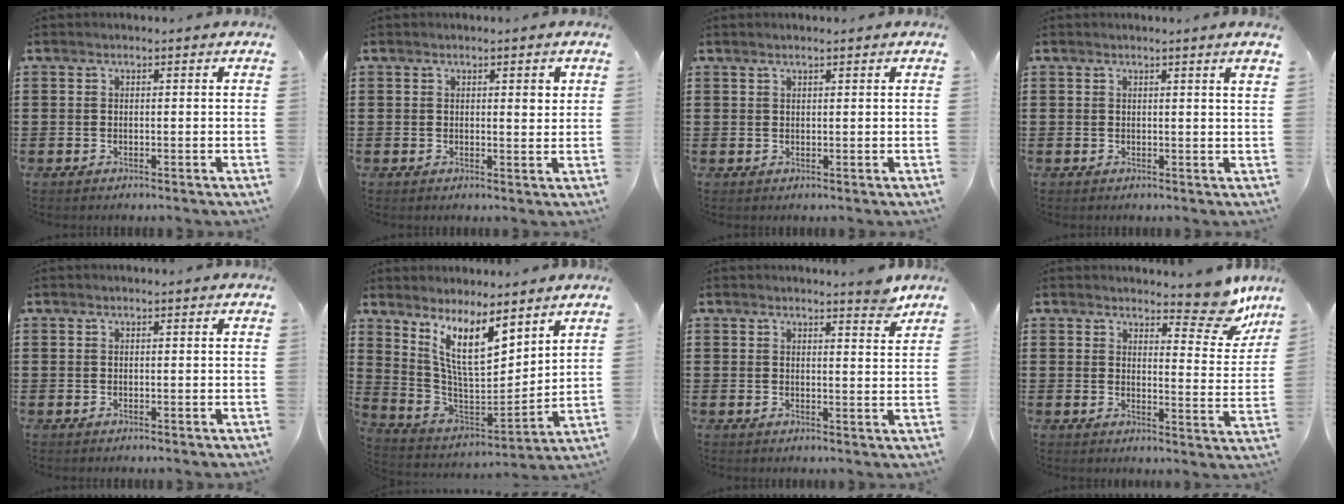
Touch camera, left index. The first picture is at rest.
{"total": 2.1, "force": [0.9, 0.7, 1.7], "torque": [-0.011, -0.006, 0.009]}
{"total": 0.8, "force": [0.7, 0.1, 0.5], "torque": [-0.009, 0.001, 0.012]}
{"total": 2.0, "force": [1.2, -0.4, 1.5], "torque": [-0.022, -0.008, 0.020]}
{"total": 0.0}
{"total": 10.7, "force": [7.0, 3.0, 7.5], "torque": [-0.165, -0.029, 0.127]}
{"total": 3.0, "force": [2.7, 0.3, 1.2], "torque": [-0.013, -0.011, 0.046]}
{"total": 8.2, "force": [6.7, 2.4, 4.1], "torque": [-0.053, -0.036, 0.114]}